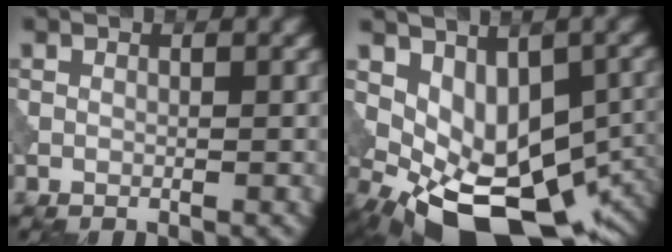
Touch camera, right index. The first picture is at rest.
{"total": 10.6, "force": [-1.5, 5.7, 8.8], "torque": [-0.143, -0.024, -0.009]}